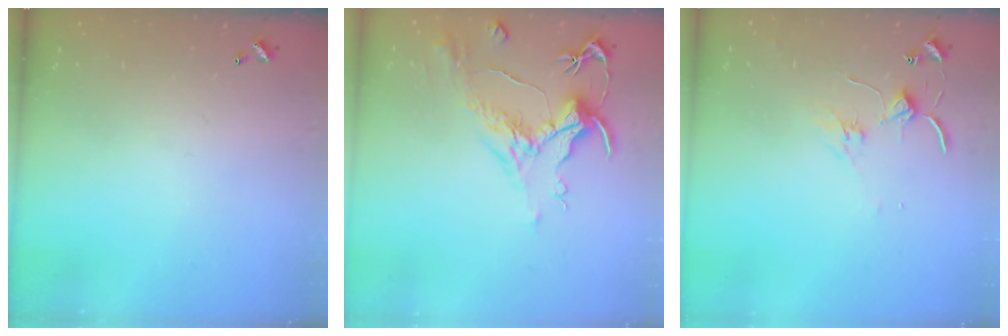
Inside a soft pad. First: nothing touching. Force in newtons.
{"total": 1.6, "press": 0.8, "slide": 1.5}
{"total": 1.4, "press": 1.3, "slide": 0.2}